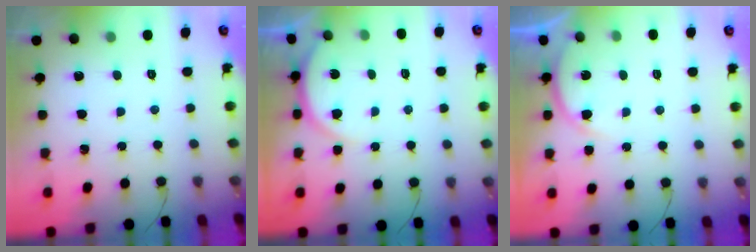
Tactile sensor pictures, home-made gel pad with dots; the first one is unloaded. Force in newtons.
{"total": 5.0, "press": 5.0, "slide": 0.6}
{"total": 5.6, "press": 5.6, "slide": 0.5}